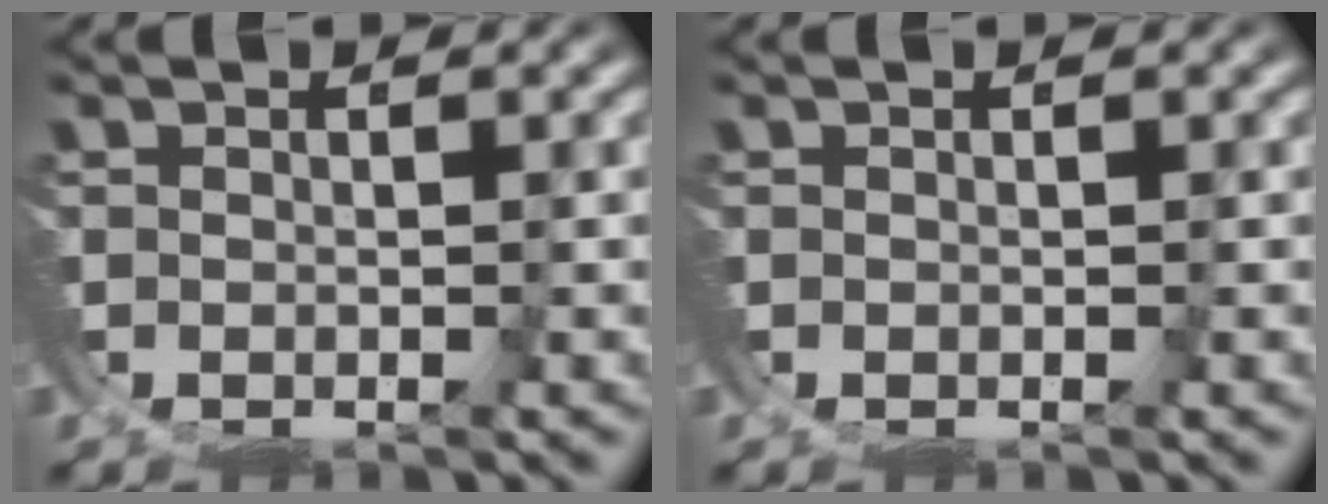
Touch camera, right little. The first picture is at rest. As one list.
[{"total": 0.0}]